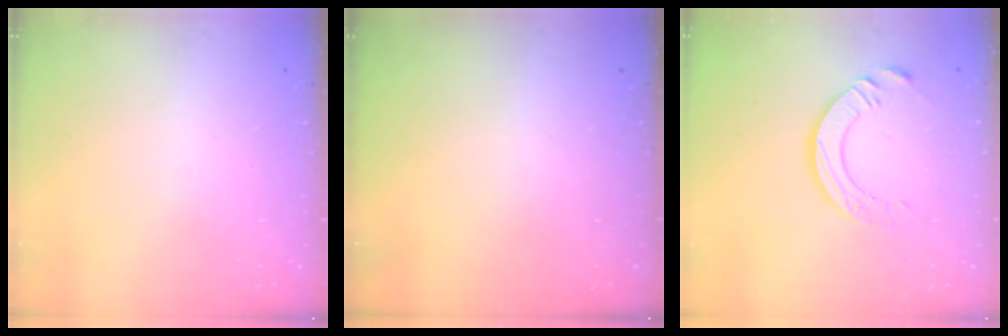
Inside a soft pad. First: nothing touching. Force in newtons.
{"total": 0.0}
{"total": 10.7, "press": 10.7, "slide": 1.1}